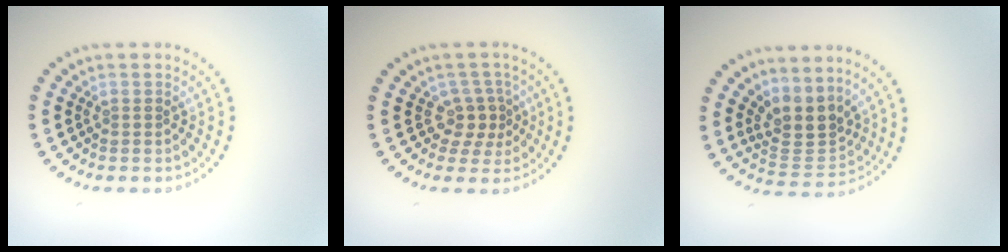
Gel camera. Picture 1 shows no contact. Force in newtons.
{"total": 2.4, "press": 1.9, "slide": 1.5}
{"total": 3.6, "press": 3.0, "slide": 1.9}